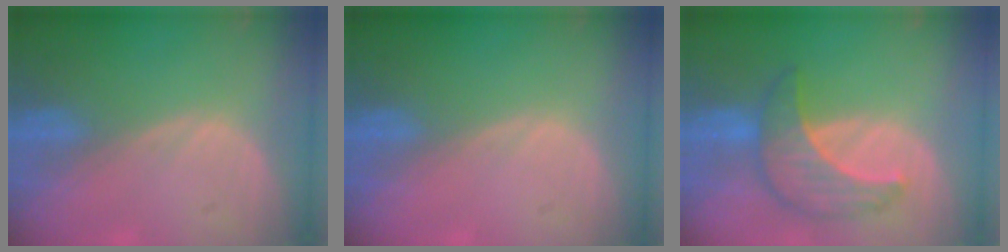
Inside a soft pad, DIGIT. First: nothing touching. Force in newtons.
{"total": 0.0}
{"total": 7.4, "press": 7.4, "slide": 0.2}